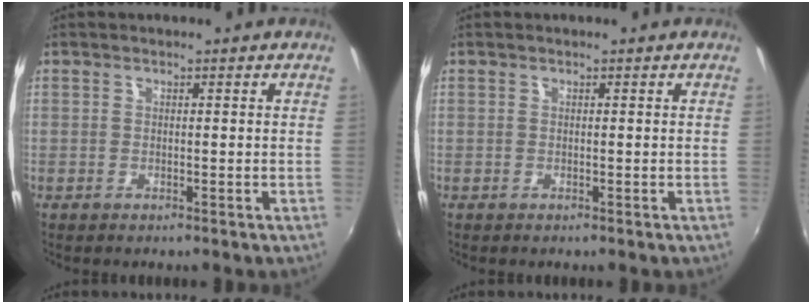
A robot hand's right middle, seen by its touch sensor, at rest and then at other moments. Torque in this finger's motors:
{"motor_torque": [0.00, -0.02, -0.03, 0.00]}